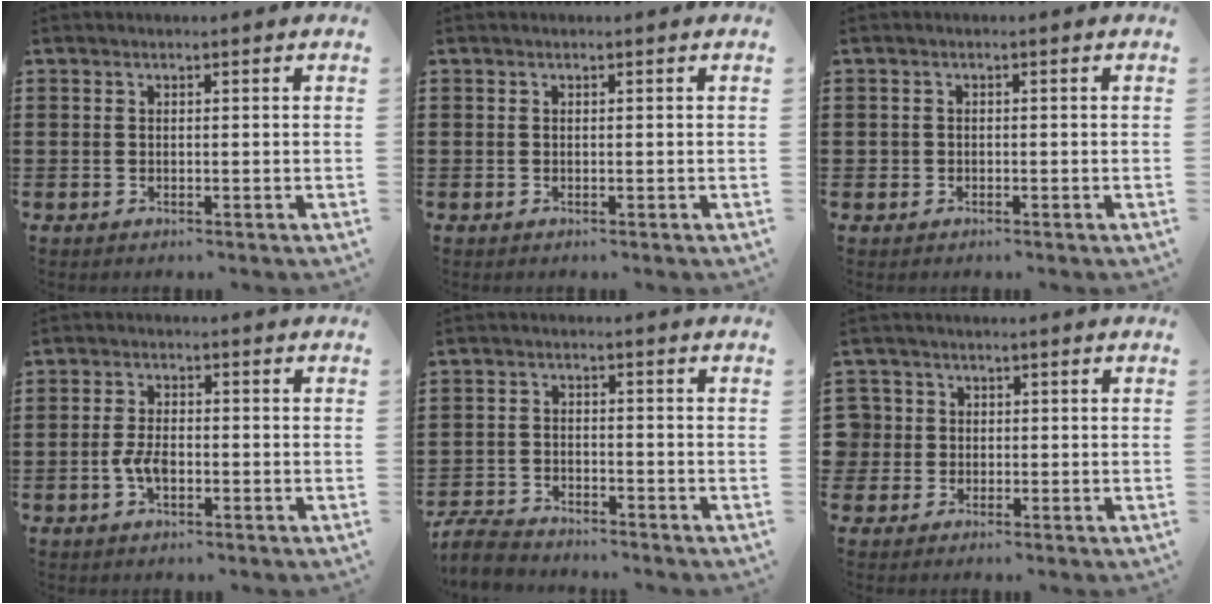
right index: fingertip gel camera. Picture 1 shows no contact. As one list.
[{"total": 0.0}, {"total": 0.9, "force": [-0.4, 0.8, 0.1], "torque": [-0.004, 0.003, -0.011]}, {"total": 3.2, "force": [-1.1, 1.4, 2.6], "torque": [-0.070, -0.009, -0.024]}, {"total": 4.1, "force": [-3.9, 0.8, 0.8], "torque": [-0.038, -0.003, -0.087]}, {"total": 3.0, "force": [0.0, 3.0, 0.2], "torque": [-0.028, 0.006, -0.005]}]